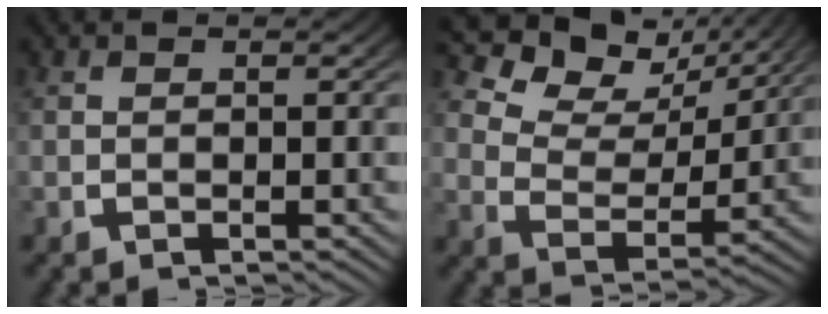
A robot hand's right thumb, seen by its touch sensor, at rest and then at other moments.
{"total": 7.1, "force": [4.6, 3.4, 4.1], "torque": [-0.066, 0.006, 0.075]}